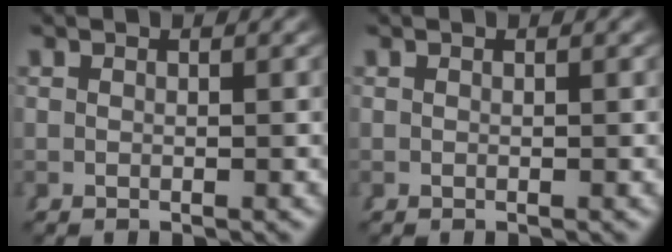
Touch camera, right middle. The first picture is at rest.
{"total": 0.0}